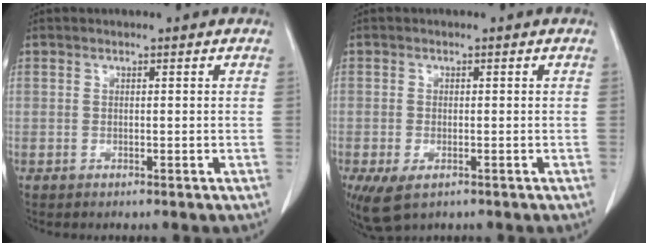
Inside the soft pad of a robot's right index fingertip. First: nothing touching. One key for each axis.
{"total": 5.2, "fx": -2.8, "fy": 2.5, "fz": 3.5, "tx": -0.069, "ty": -0.012, "tz": -0.040}